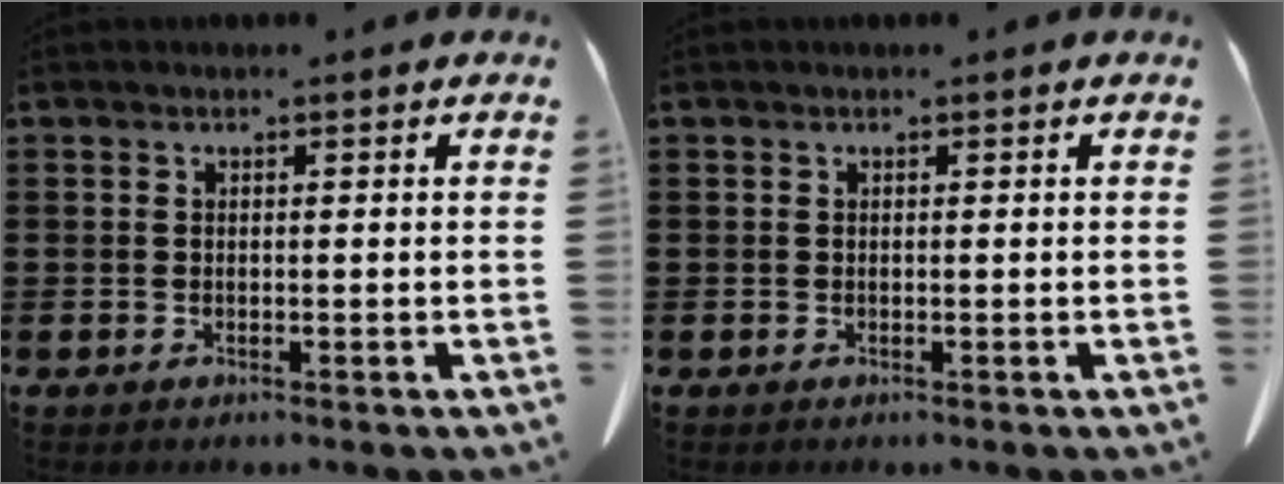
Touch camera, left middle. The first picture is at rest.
{"total": 0.0}